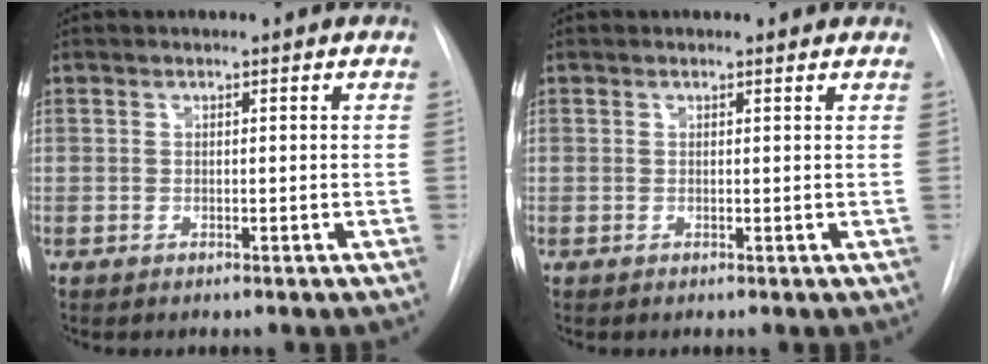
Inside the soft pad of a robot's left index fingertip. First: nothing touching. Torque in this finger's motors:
{"motor_torque": [0.13, -0.12, -0.17, 0.01]}